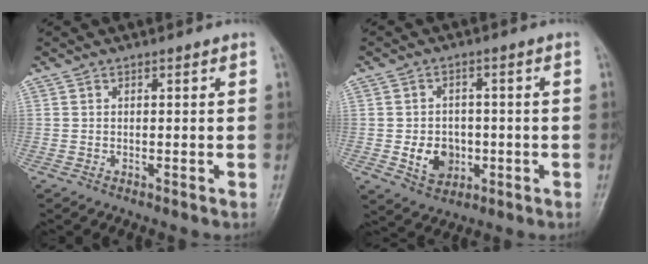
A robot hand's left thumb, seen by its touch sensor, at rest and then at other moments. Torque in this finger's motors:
{"motor_torque": [0.71, 0.79, 0.48, 0.18, 0.02]}